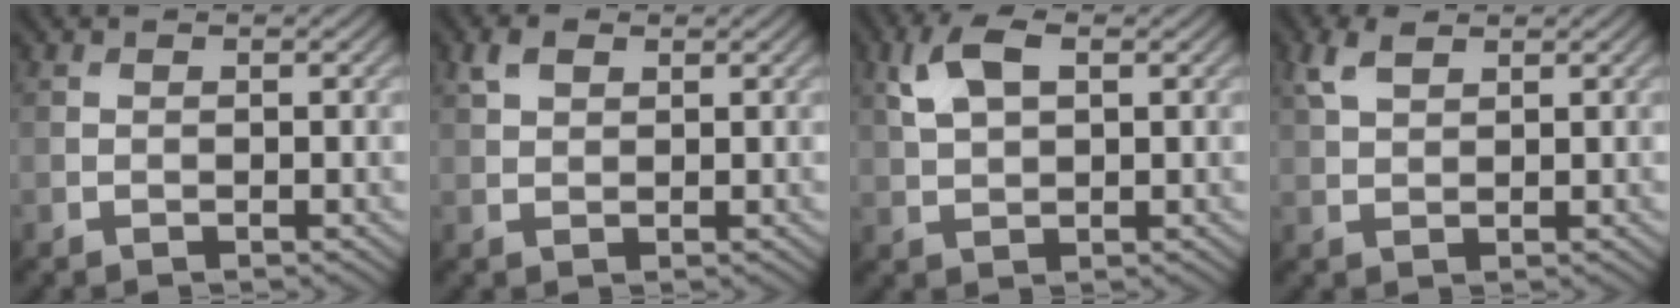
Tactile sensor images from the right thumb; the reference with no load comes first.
{"total": 2.2, "force": [1.3, 1.3, 1.2], "torque": [-0.029, 0.004, 0.025]}
{"total": 5.5, "force": [2.1, 2.8, 4.2], "torque": [-0.102, 0.008, 0.039]}
{"total": 3.2, "force": [1.9, 1.5, 2.1], "torque": [-0.055, 0.007, 0.040]}